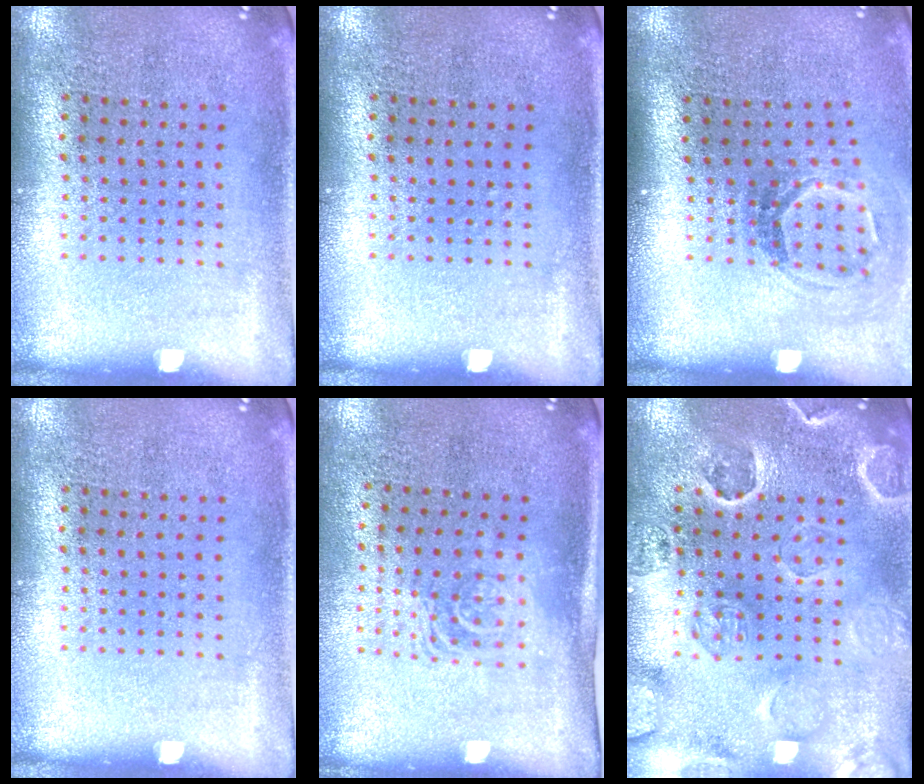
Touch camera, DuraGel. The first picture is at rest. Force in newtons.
{"total": 0.0}
{"total": 1.8, "press": 1.2, "slide": 1.4}
{"total": 0.0}
{"total": 1.7, "press": 1.3, "slide": 1.1}
{"total": 2.8, "press": 2.7, "slide": 0.8}